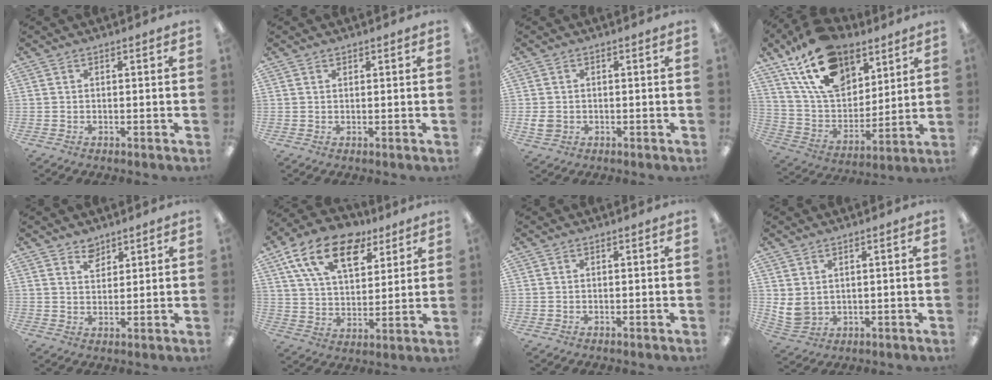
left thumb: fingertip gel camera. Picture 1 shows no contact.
{"total": 0.7, "force": [0.6, 0.4, 0.2], "torque": [-0.003, 0.002, 0.011]}
{"total": 3.2, "force": [-0.4, 2.6, 1.8], "torque": [-0.037, 0.004, -0.008]}
{"total": 20.5, "force": [13.3, 11.8, 10.2], "torque": [-0.193, -0.060, 0.244]}
{"total": 4.0, "force": [3.3, 2.2, 0.8], "torque": [0.001, -0.018, 0.059]}
{"total": 17.9, "force": [10.3, 10.0, 10.6], "torque": [-0.180, -0.036, 0.184]}
{"total": 0.0}
{"total": 4.7, "force": [2.1, 3.4, 2.3], "torque": [-0.055, -0.010, 0.044]}